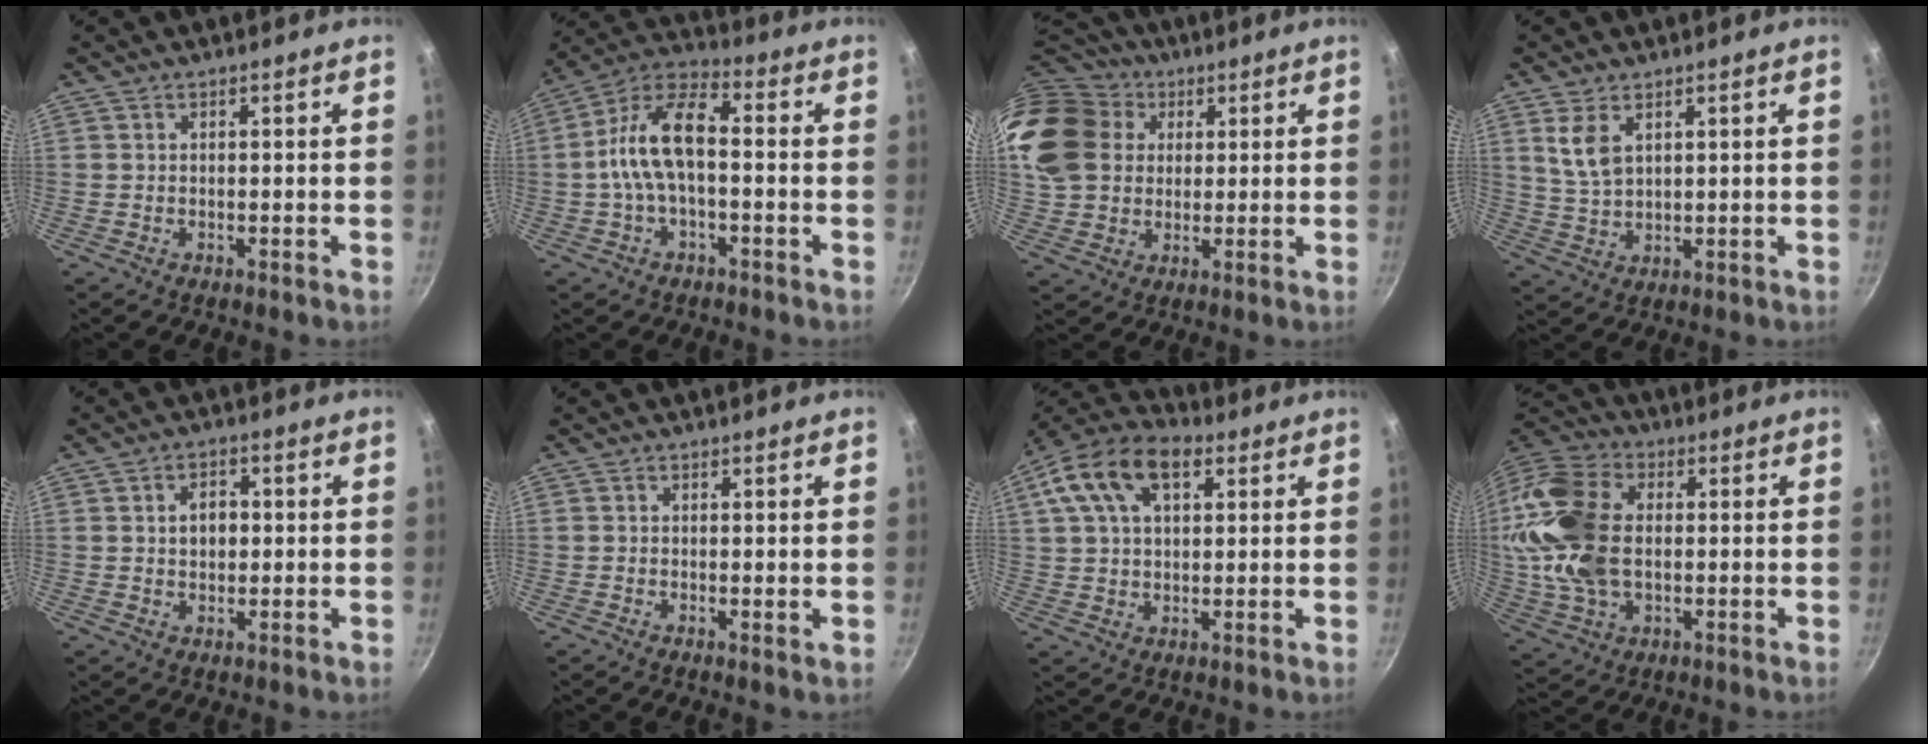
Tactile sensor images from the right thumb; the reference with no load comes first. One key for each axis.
{"total": 12.0, "fx": -1.2, "fy": 5.8, "fz": 10.4, "tx": -0.187, "ty": 0.041, "tz": -0.036}
{"total": 19.8, "fx": 6.5, "fy": 15.5, "fz": 10.5, "tx": -0.206, "ty": 0.018, "tz": 0.118}
{"total": 6.0, "fx": 2.7, "fy": 3.2, "fz": 4.2, "tx": -0.075, "ty": -0.020, "tz": 0.061}
{"total": 4.6, "fx": 0.5, "fy": 3.3, "fz": 3.1, "tx": -0.032, "ty": 0.007, "tz": 0.007}
{"total": 0.5, "fx": 0.2, "fy": 0.2, "fz": 0.4, "tx": -0.006, "ty": -0.007, "tz": 0.001}
{"total": 15.8, "fx": 6.0, "fy": 9.5, "fz": 11.2, "tx": -0.201, "ty": 0.015, "tz": 0.093}
{"total": 18.8, "fx": 1.1, "fy": 12.4, "fz": 14.0, "tx": -0.269, "ty": 0.019, "tz": 0.016}